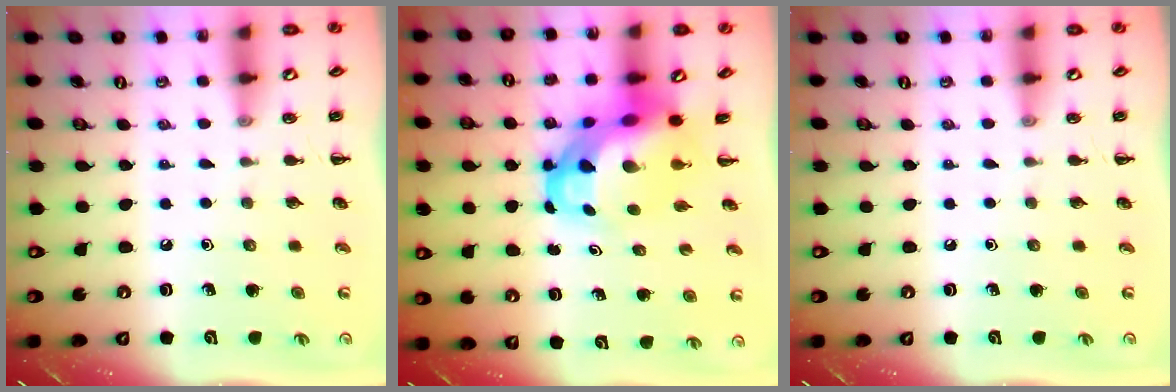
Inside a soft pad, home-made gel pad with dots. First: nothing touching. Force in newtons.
{"total": 7.4, "press": 7.1, "slide": 2.0}
{"total": 0.0}